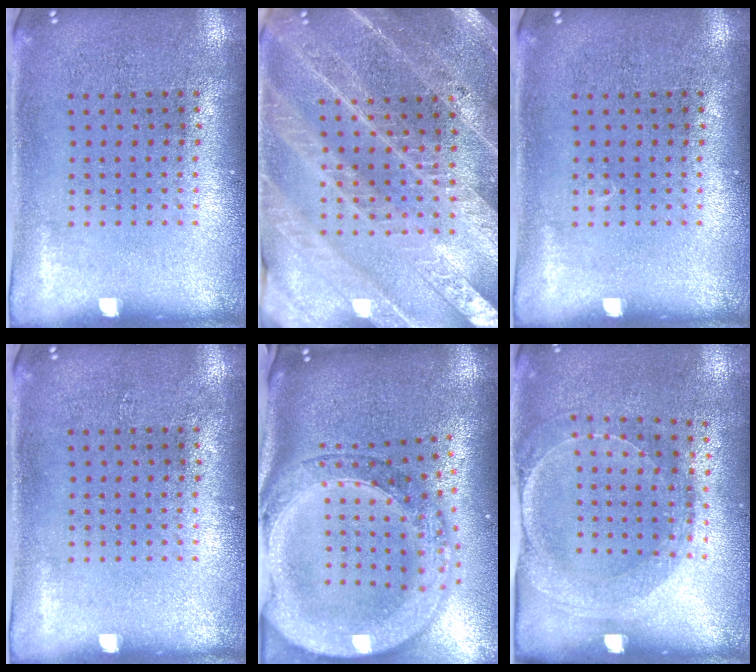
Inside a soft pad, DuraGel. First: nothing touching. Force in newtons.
{"total": 3.7, "press": 3.5, "slide": 1.4}
{"total": 0.0}
{"total": 0.0}
{"total": 3.8, "press": 3.0, "slide": 2.3}
{"total": 1.5, "press": 1.4, "slide": 0.4}